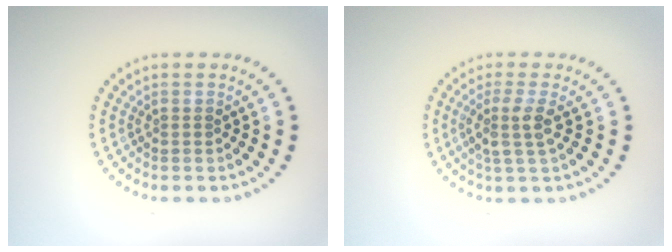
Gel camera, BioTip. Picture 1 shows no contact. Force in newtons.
{"total": 2.4, "press": 1.9, "slide": 1.5}